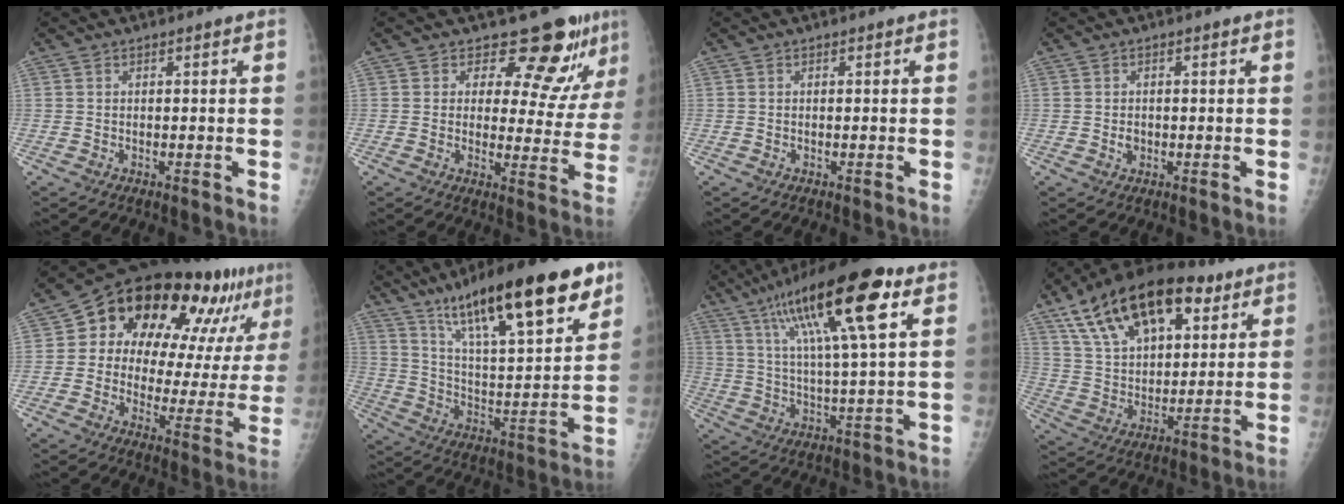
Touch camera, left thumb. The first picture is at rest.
{"total": 10.7, "force": [8.9, 4.4, 4.0], "torque": [-0.015, -0.070, 0.103]}
{"total": 0.0}
{"total": 1.5, "force": [-0.3, 1.3, 0.6], "torque": [-0.004, 0.002, -0.003]}
{"total": 25.3, "force": [12.8, 11.5, 18.5], "torque": [-0.225, 0.006, 0.187]}
{"total": 27.0, "force": [16.5, 6.9, 20.2], "torque": [-0.295, -0.045, 0.271]}
{"total": 21.4, "force": [10.4, 4.3, 18.2], "torque": [-0.304, -0.010, 0.173]}
{"total": 24.7, "force": [12.8, 13.0, 16.5], "torque": [-0.263, -0.010, 0.221]}